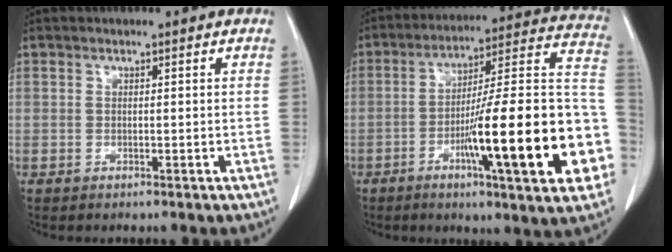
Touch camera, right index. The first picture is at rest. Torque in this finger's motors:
{"motor_torque": [1.92, -0.22, 0.94, 0.21]}